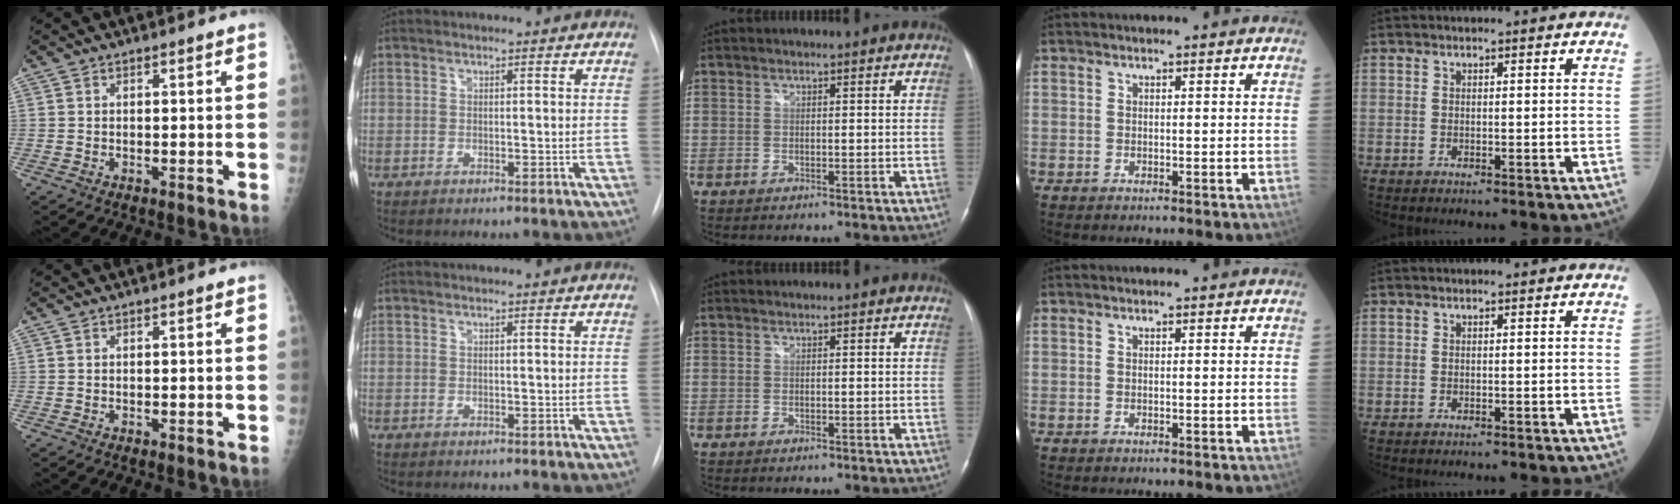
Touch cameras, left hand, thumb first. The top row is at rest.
{}